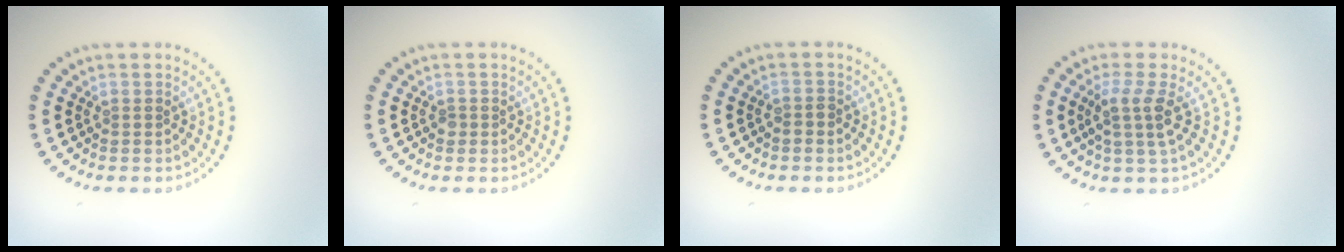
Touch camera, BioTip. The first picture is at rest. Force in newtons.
{"total": 0.6, "press": 0.4, "slide": 0.4}
{"total": 0.9, "press": 0.9, "slide": 0.2}
{"total": 2.7, "press": 2.2, "slide": 1.6}